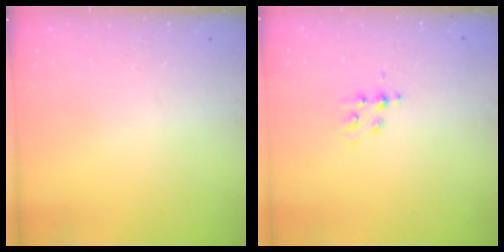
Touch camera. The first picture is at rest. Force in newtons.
{"total": 5.7, "press": 5.7, "slide": 0.1}